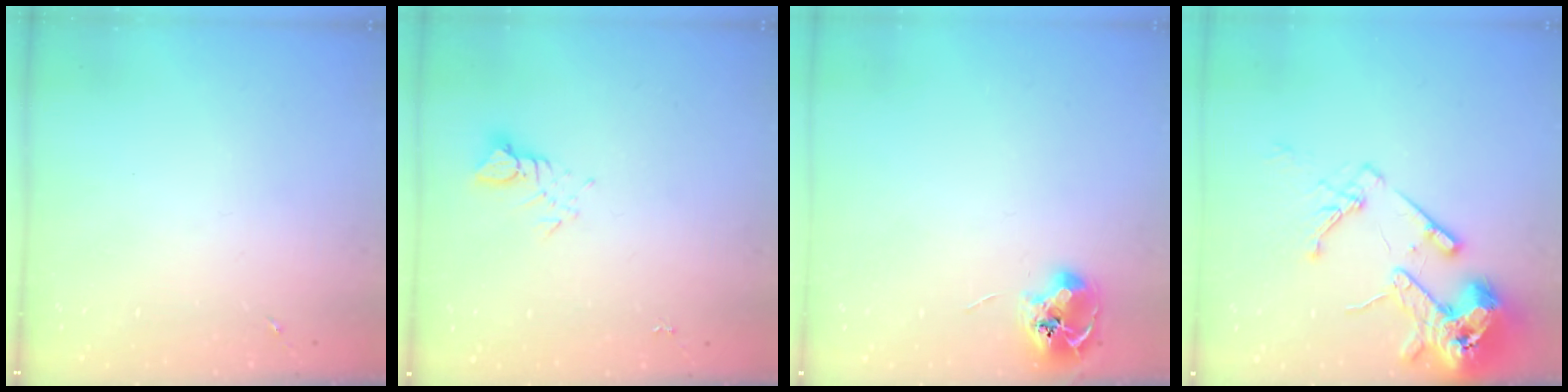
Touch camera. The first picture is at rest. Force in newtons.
{"total": 3.1, "press": 3.1, "slide": 0.3}
{"total": 9.0, "press": 8.9, "slide": 0.8}
{"total": 16.3, "press": 16.1, "slide": 2.5}